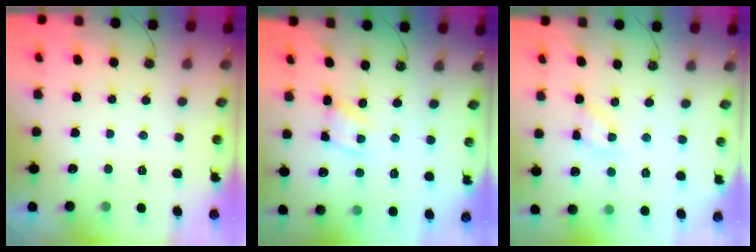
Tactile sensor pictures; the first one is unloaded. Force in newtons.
{"total": 2.7, "press": 2.7, "slide": 0.1}
{"total": 9.0, "press": 9.0, "slide": 0.5}